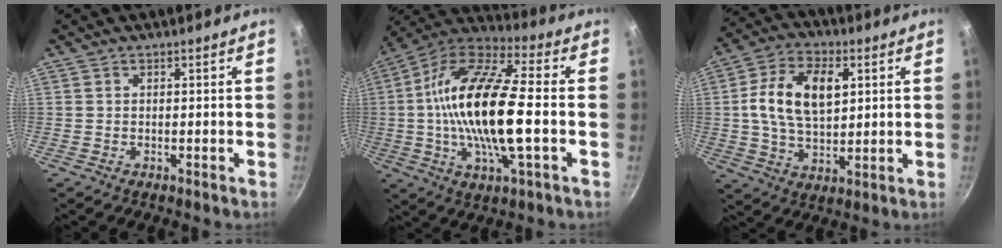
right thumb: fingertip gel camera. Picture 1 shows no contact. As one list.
[{"total": 21.7, "force": [-1.3, 7.2, 20.5], "torque": [-0.389, 0.025, -0.043]}, {"total": 14.0, "force": [2.9, 8.4, 10.8], "torque": [-0.180, 0.004, 0.046]}]